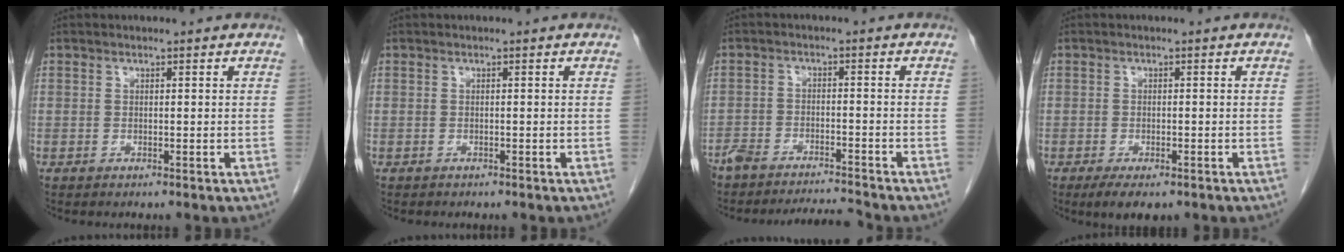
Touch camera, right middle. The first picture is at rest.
{"total": 0.5, "force": [-0.5, 0.3, 0.1], "torque": [-0.006, 0.000, -0.006]}
{"total": 7.1, "force": [-6.9, 0.1, 1.5], "torque": [-0.027, 0.006, -0.117]}
{"total": 4.7, "force": [-3.2, 1.7, 3.0], "torque": [-0.046, -0.007, -0.047]}